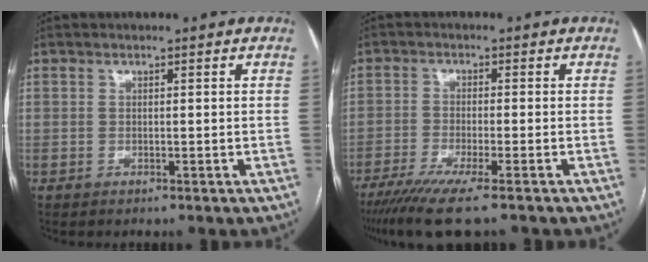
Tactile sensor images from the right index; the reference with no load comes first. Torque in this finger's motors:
{"motor_torque": [1.07, -1.07, 0.53, 0.15]}